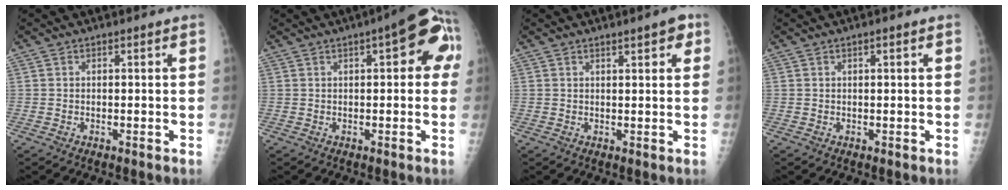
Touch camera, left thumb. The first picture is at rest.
{"total": 9.5, "force": [2.6, 3.6, 8.4], "torque": [-0.073, 0.023, 0.020]}
{"total": 3.3, "force": [1.9, 0.9, 2.6], "torque": [-0.024, -0.005, 0.023]}
{"total": 0.9, "force": [0.3, 0.1, 0.8], "torque": [-0.012, 0.002, 0.004]}